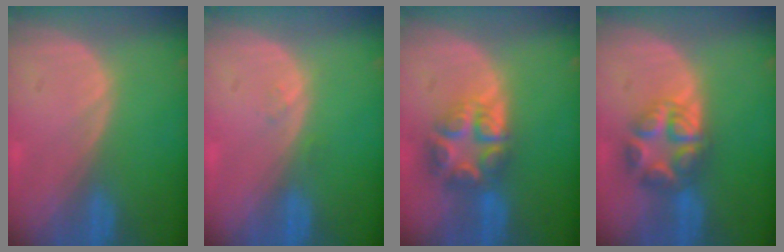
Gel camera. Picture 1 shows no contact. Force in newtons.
{"total": 0.7, "press": 0.7, "slide": 0.1}
{"total": 8.0, "press": 6.9, "slide": 4.0}
{"total": 6.5, "press": 6.5, "slide": 0.1}